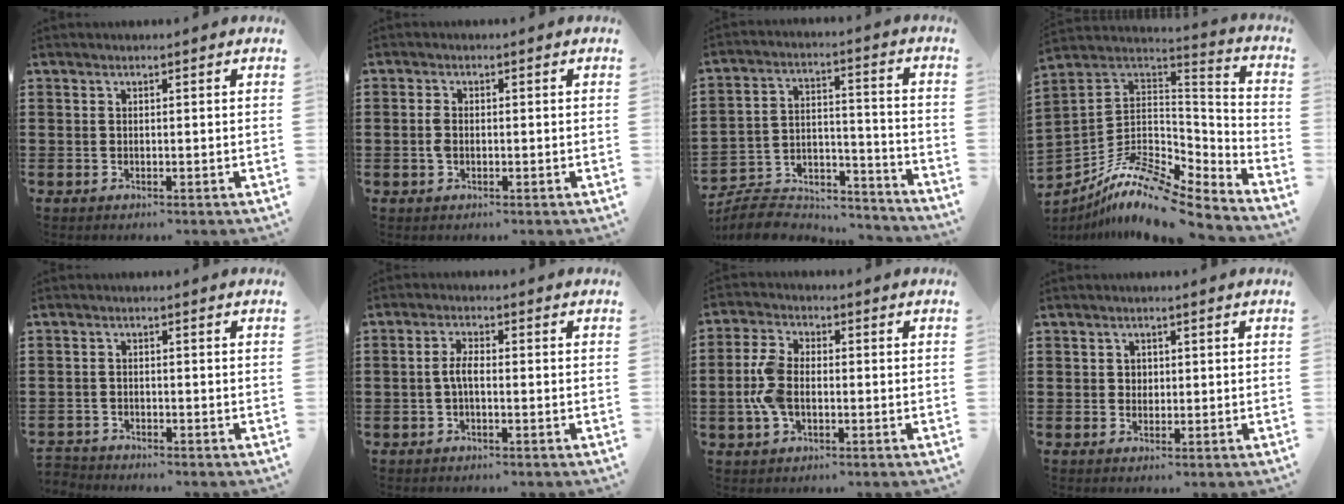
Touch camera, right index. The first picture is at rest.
{"total": 1.9, "force": [-0.3, 1.1, 1.5], "torque": [-0.045, -0.003, -0.011]}
{"total": 7.4, "force": [-6.8, 2.4, 1.8], "torque": [-0.040, 0.012, -0.134]}
{"total": 10.7, "force": [-8.0, 3.7, 6.0], "torque": [-0.128, 0.008, -0.161]}
{"total": 1.8, "force": [-1.8, 0.3, -0.3], "torque": [-0.002, 0.002, -0.041]}
{"total": 3.0, "force": [-0.7, 1.0, 2.7], "torque": [-0.064, -0.001, -0.018]}
{"total": 6.4, "force": [-1.0, 3.8, 5.0], "torque": [-0.133, -0.005, -0.028]}
{"total": 1.3, "force": [0.3, 1.2, 0.4], "torque": [-0.011, 0.007, 0.006]}